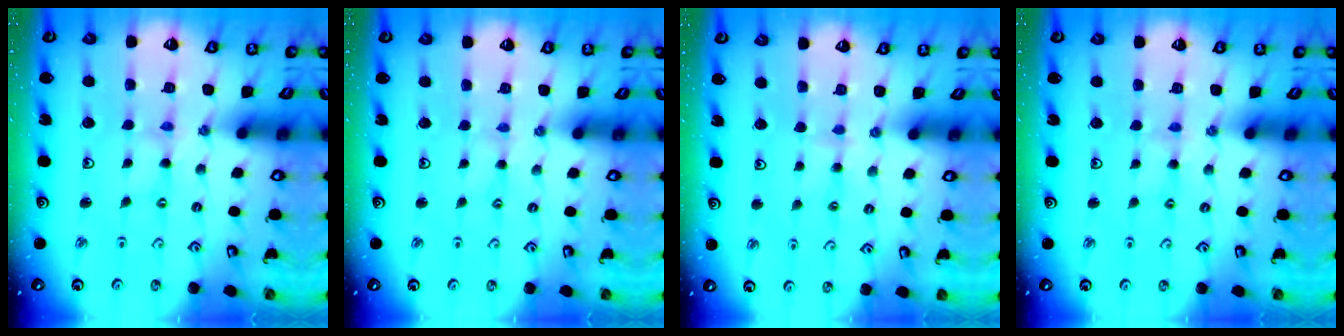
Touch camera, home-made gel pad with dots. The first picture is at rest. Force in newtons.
{"total": 0.0}
{"total": 2.5, "press": 2.5, "slide": 0.4}
{"total": 2.4, "press": 2.4, "slide": 0.4}